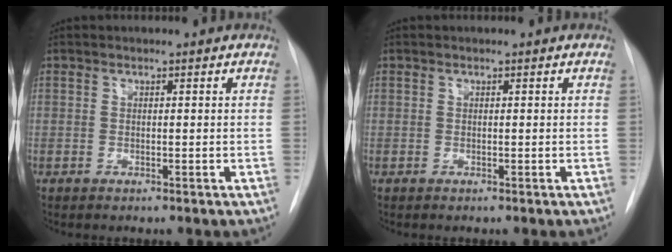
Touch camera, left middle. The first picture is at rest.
{"total": 0.0}